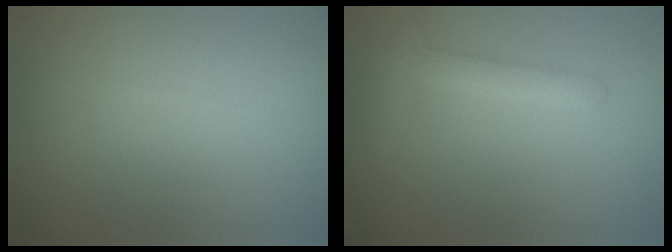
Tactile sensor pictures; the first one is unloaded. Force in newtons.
{"total": 2.2, "press": 2.2, "slide": 0.2}